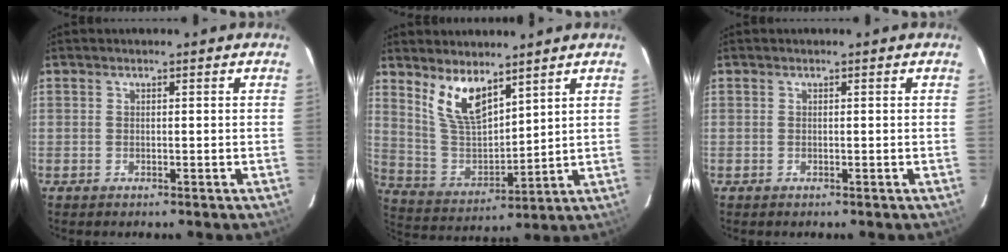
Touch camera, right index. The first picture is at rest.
{"total": 10.4, "force": [7.0, 3.9, 6.7], "torque": [-0.129, -0.006, 0.149]}
{"total": 0.0}